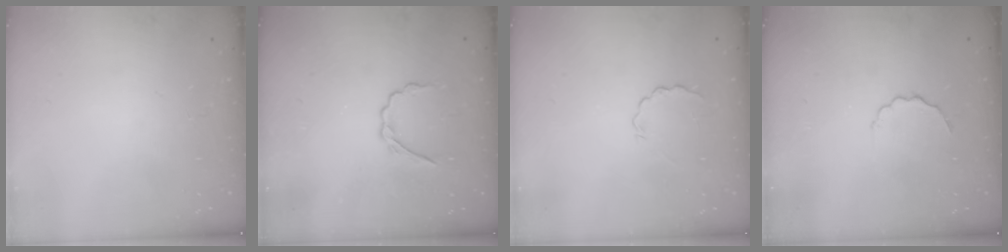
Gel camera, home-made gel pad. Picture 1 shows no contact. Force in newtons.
{"total": 2.7, "press": 2.6, "slide": 0.8}
{"total": 3.0, "press": 2.8, "slide": 0.9}
{"total": 2.9, "press": 2.8, "slide": 0.8}